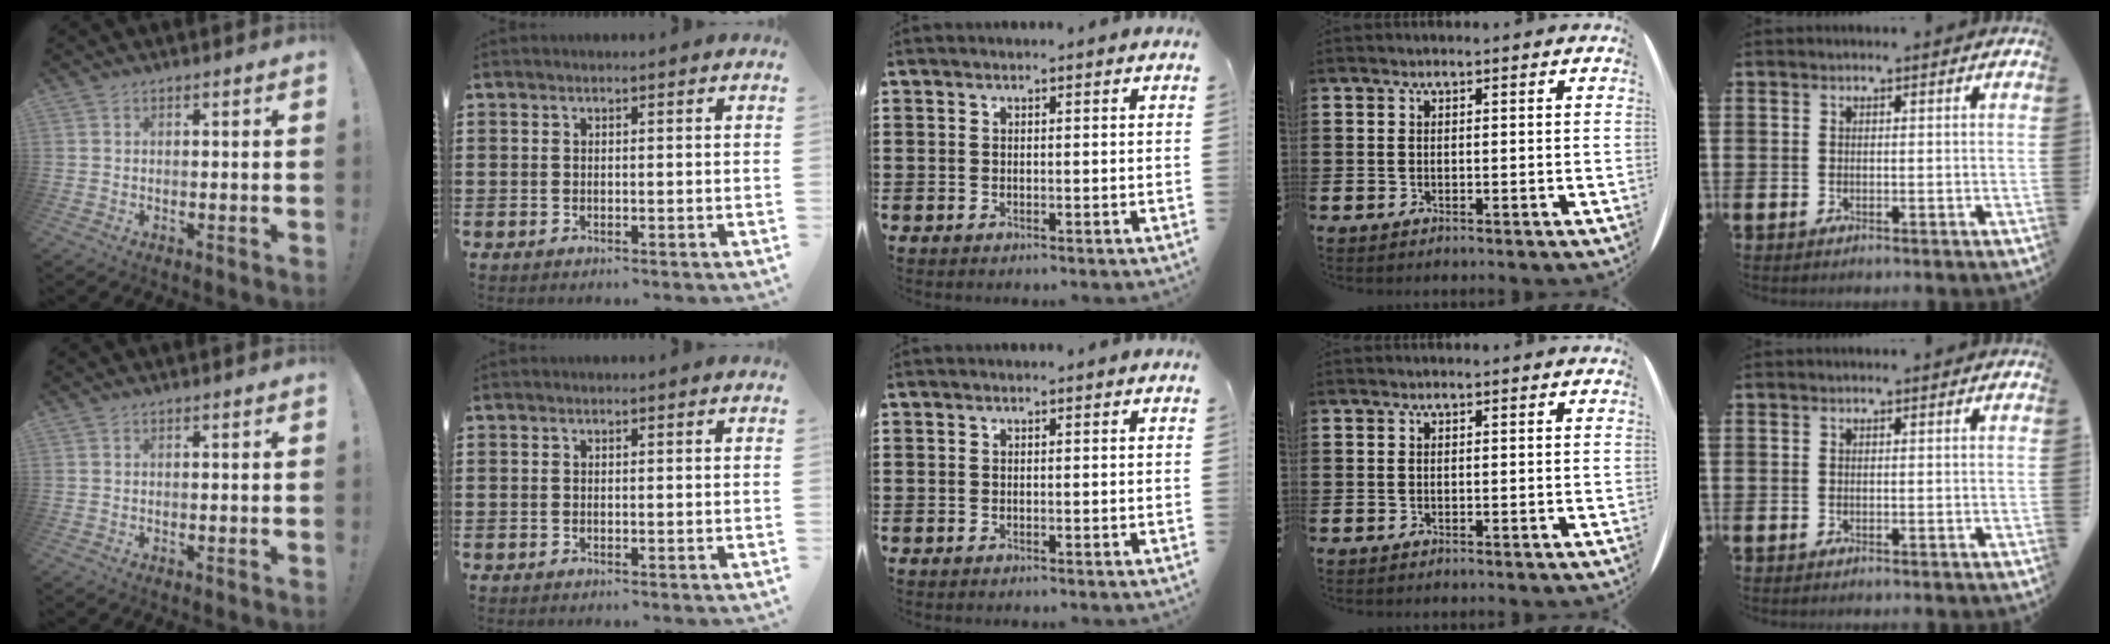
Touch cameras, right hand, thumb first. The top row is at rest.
{}